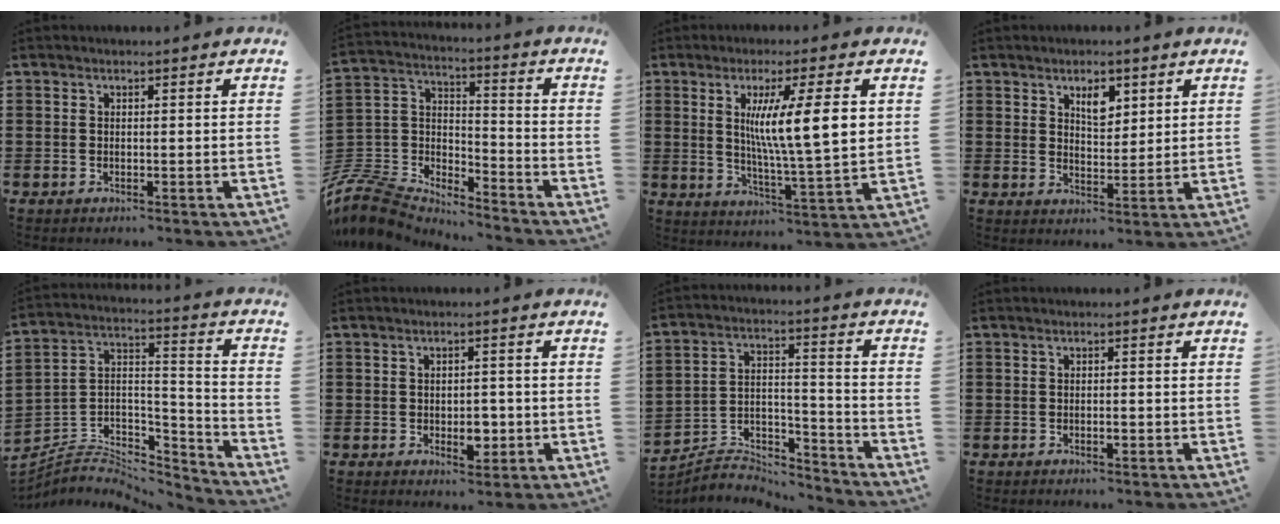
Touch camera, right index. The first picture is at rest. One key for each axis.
{"total": 7.8, "fx": -7.4, "fy": 2.3, "fz": 1.2, "tx": -0.067, "ty": -0.013, "tz": -0.157}
{"total": 10.7, "fx": 2.8, "fy": 1.1, "fz": 10.3, "tx": -0.191, "ty": 0.000, "tz": 0.042}
{"total": 4.3, "fx": 2.5, "fy": 2.3, "fz": 2.6, "tx": -0.036, "ty": -0.001, "tz": 0.039}
{"total": 4.7, "fx": -3.9, "fy": 2.4, "fz": 0.9, "tx": -0.026, "ty": -0.002, "tz": -0.081}
{"total": 3.9, "fx": -0.9, "fy": 2.3, "fz": 3.1, "tx": -0.039, "ty": -0.001, "tz": -0.018}
{"total": 5.8, "fx": -5.6, "fy": 1.2, "fz": 0.5, "tx": -0.012, "ty": 0.004, "tz": -0.114}
{"total": 0.8, "fx": -0.2, "fy": 0.3, "fz": 0.8, "tx": -0.015, "ty": -0.005, "tz": -0.003}